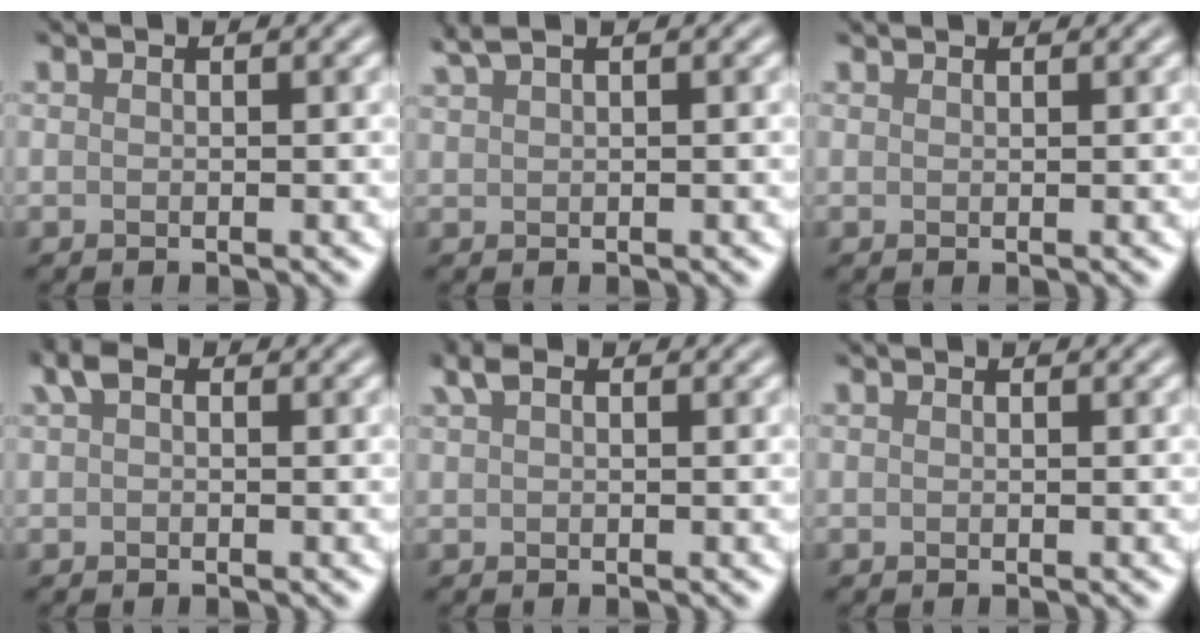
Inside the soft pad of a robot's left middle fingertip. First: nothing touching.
{"total": 1.3, "force": [1.1, -0.4, 0.4], "torque": [-0.021, 0.004, 0.040]}
{"total": 1.3, "force": [1.3, 0.1, 0.1], "torque": [0.007, 0.009, 0.013]}
{"total": 0.8, "force": [-0.3, -0.6, -0.4], "torque": [-0.016, -0.009, 0.026]}
{"total": 1.1, "force": [-0.2, -0.9, -0.5], "torque": [-0.016, -0.009, 0.032]}
{"total": 0.0}